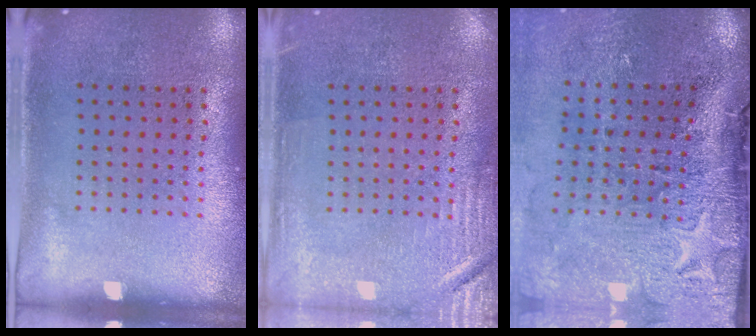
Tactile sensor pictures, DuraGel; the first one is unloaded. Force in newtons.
{"total": 2.9, "press": 2.9, "slide": 0.3}
{"total": 5.0, "press": 3.9, "slide": 3.1}